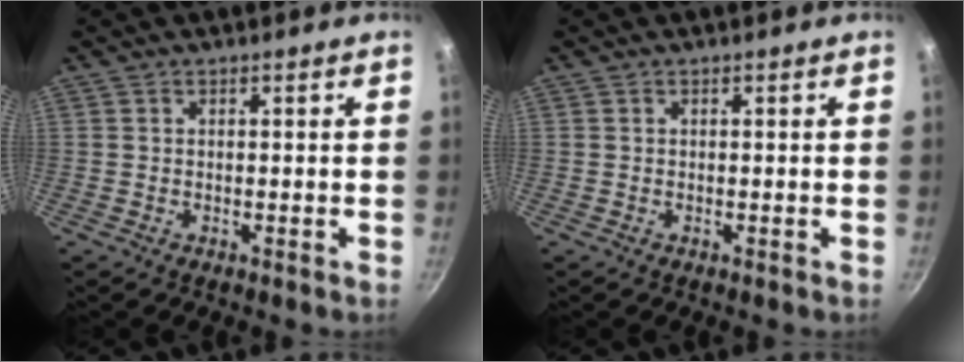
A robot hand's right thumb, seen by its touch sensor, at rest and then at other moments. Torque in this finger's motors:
{"motor_torque": [-0.12, 0.11, -0.04, -0.13, 0.04]}